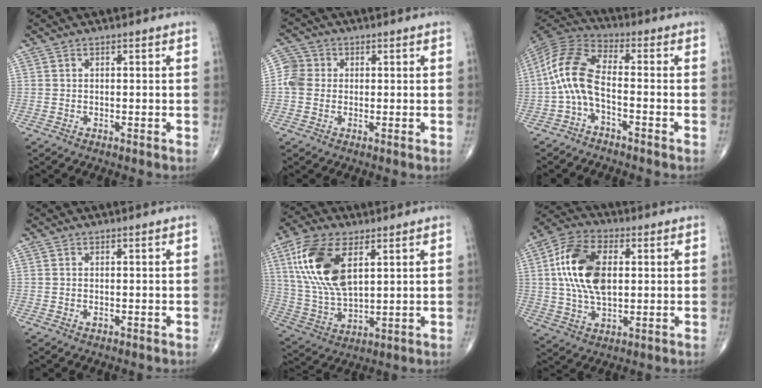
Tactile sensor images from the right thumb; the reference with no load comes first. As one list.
[{"total": 4.2, "force": [0.0, 3.9, 1.7], "torque": [-0.025, 0.011, -0.009]}, {"total": 10.1, "force": [-2.4, 4.5, 8.7], "torque": [-0.182, 0.045, -0.059]}, {"total": 0.5, "force": [-0.2, 0.3, 0.4], "torque": [-0.005, 0.002, -0.001]}, {"total": 16.3, "force": [5.8, 8.0, 12.9], "torque": [-0.260, -0.014, 0.117]}, {"total": 15.2, "force": [2.2, 8.6, 12.3], "torque": [-0.235, 0.011, 0.038]}]